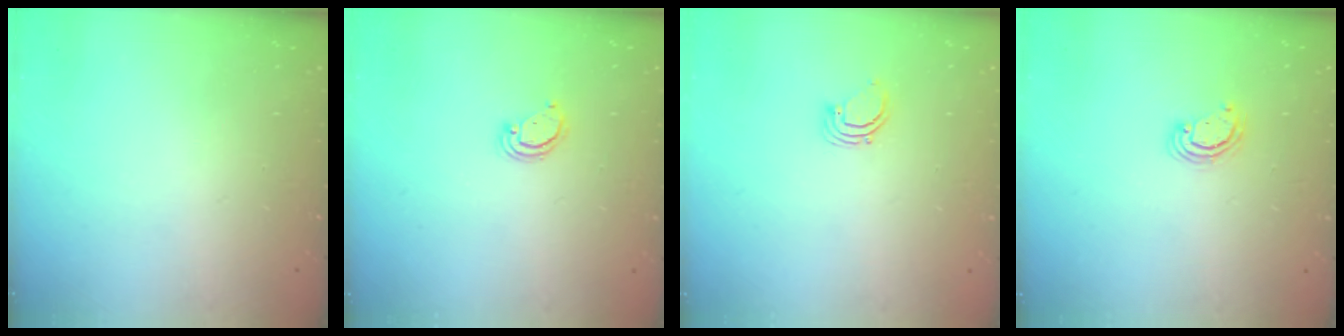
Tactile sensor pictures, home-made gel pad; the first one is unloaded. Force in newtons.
{"total": 2.8, "press": 2.8, "slide": 0.2}
{"total": 2.3, "press": 2.3, "slide": 0.1}
{"total": 2.8, "press": 2.8, "slide": 0.3}